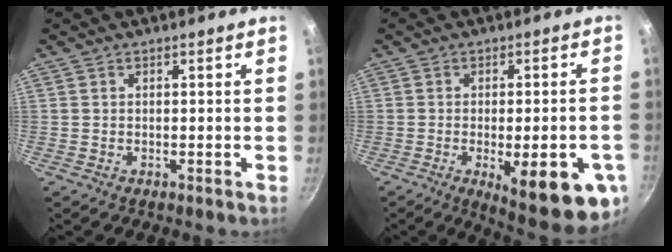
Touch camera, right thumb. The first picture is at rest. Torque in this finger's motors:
{"motor_torque": [0.17, 0.62, 0.03, -0.32, 0.26]}